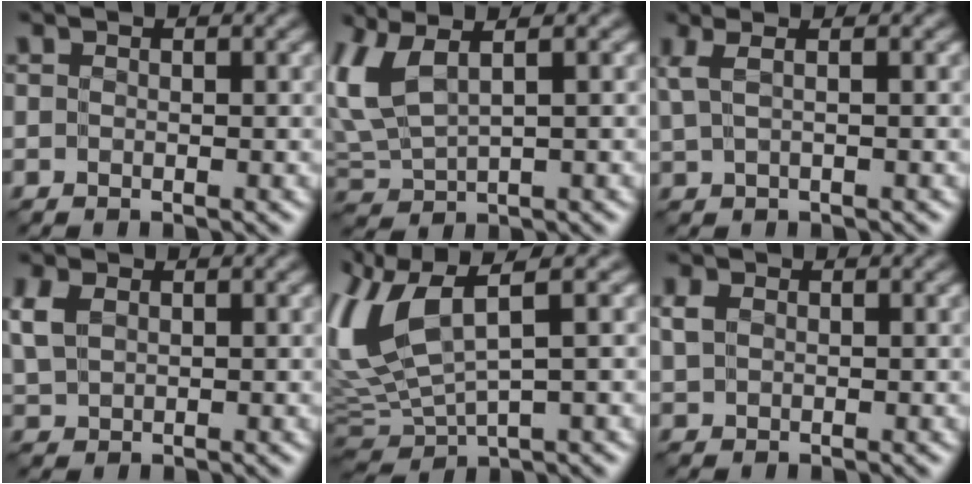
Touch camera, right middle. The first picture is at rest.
{"total": 5.4, "force": [2.5, 2.2, 4.3], "torque": [-0.127, 0.012, 0.056]}
{"total": 2.1, "force": [1.3, 0.3, 1.6], "torque": [-0.033, 0.003, 0.022]}
{"total": 2.6, "force": [1.2, 1.6, 1.6], "torque": [-0.047, 0.009, 0.025]}
{"total": 8.1, "force": [3.4, 2.9, 6.8], "torque": [-0.167, 0.010, 0.065]}
{"total": 1.2, "force": [0.6, 0.8, 0.6], "torque": [-0.014, 0.003, 0.009]}